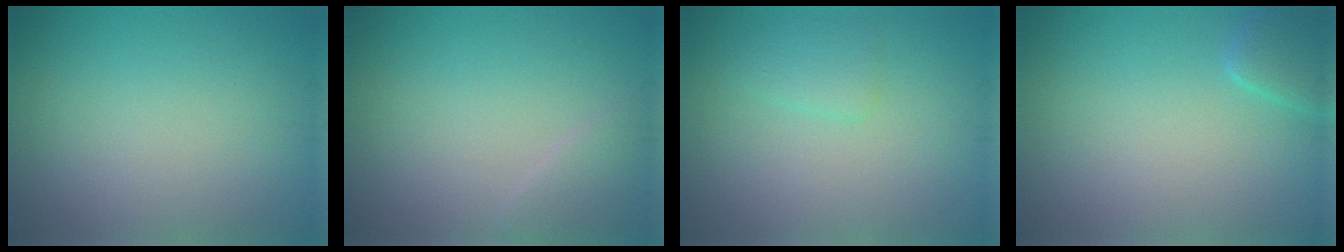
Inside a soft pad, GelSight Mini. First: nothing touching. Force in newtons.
{"total": 1.6, "press": 1.6, "slide": 0.1}
{"total": 1.5, "press": 1.5, "slide": 0.1}
{"total": 2.1, "press": 2.1, "slide": 0.2}